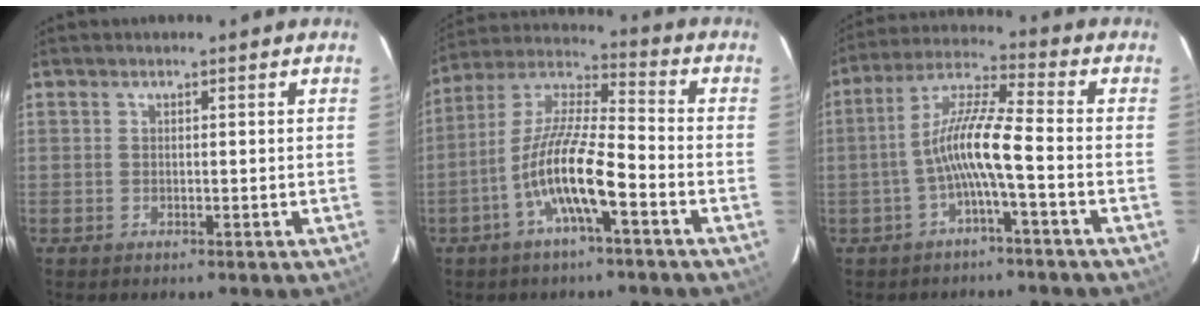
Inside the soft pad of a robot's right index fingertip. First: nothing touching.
{"total": 12.8, "force": [-5.4, 2.1, 11.4], "torque": [-0.227, 0.001, -0.107]}
{"total": 8.7, "force": [-2.9, 0.2, 8.2], "torque": [-0.179, 0.017, -0.055]}